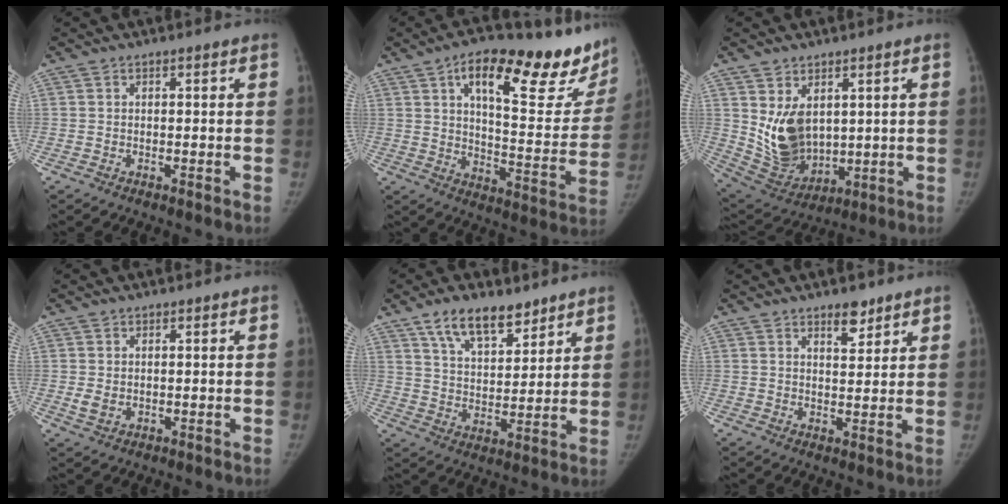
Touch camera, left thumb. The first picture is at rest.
{"total": 25.9, "force": [15.9, 8.9, 18.4], "torque": [-0.214, -0.057, 0.224]}
{"total": 11.6, "force": [2.6, 8.0, 7.9], "torque": [-0.113, -0.029, 0.078]}
{"total": 2.4, "force": [0.0, 1.8, 1.6], "torque": [-0.023, -0.006, 0.005]}
{"total": 11.5, "force": [7.9, 5.4, 6.4], "torque": [-0.080, -0.049, 0.143]}
{"total": 4.3, "force": [3.2, 1.8, 2.3], "torque": [-0.018, -0.022, 0.050]}